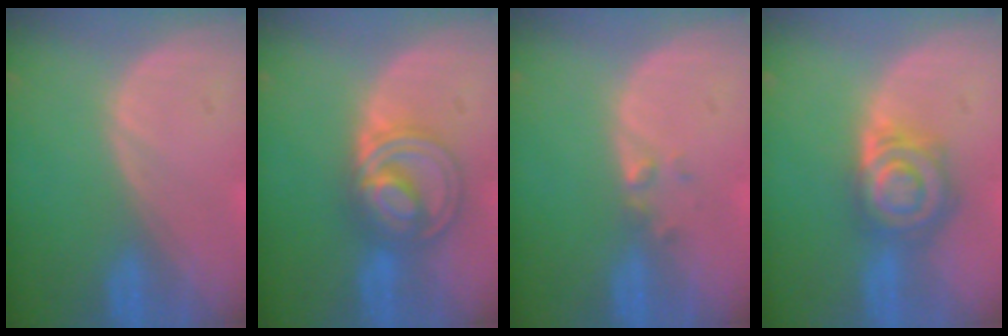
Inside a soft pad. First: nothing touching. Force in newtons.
{"total": 7.4, "press": 7.3, "slide": 0.4}
{"total": 1.4, "press": 1.2, "slide": 0.7}
{"total": 7.6, "press": 6.9, "slide": 3.2}